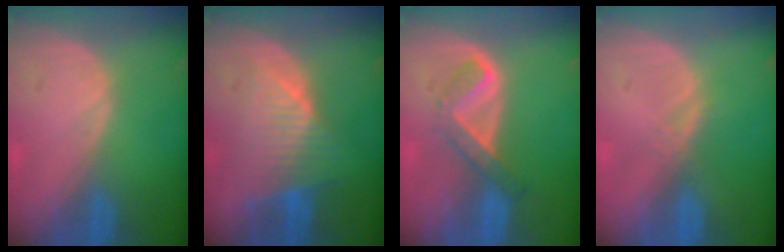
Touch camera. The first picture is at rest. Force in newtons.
{"total": 7.9, "press": 6.9, "slide": 3.9}
{"total": 5.3, "press": 4.6, "slide": 2.7}
{"total": 1.2, "press": 1.0, "slide": 0.7}